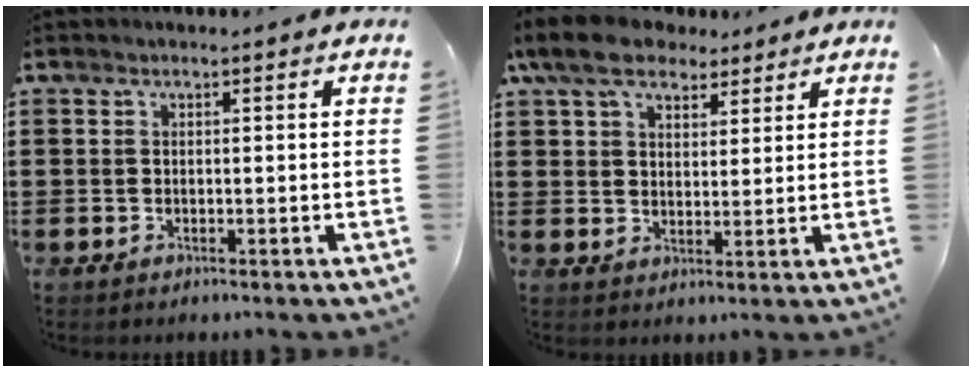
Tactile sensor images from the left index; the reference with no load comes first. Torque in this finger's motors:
{"motor_torque": [2.14, 0.00, 0.83, 0.21]}